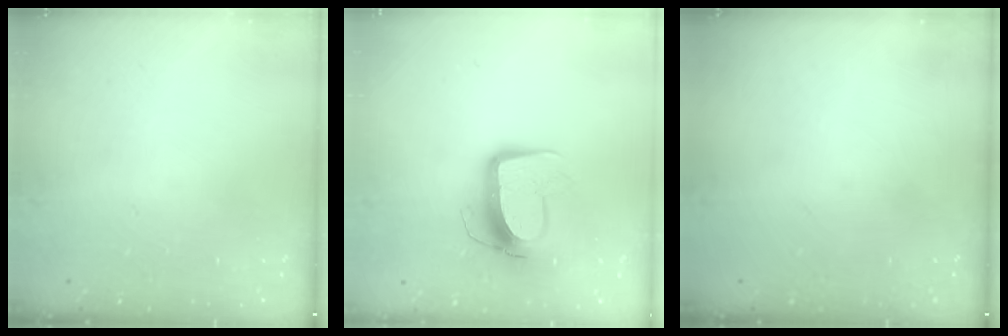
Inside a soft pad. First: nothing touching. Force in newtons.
{"total": 11.7, "press": 11.6, "slide": 1.0}
{"total": 0.0}